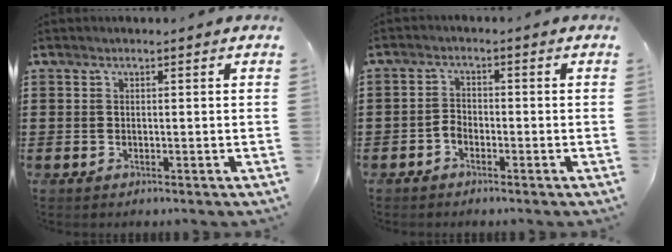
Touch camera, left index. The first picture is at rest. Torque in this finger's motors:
{"motor_torque": [0.48, 0.25, 0.18, 0.04]}